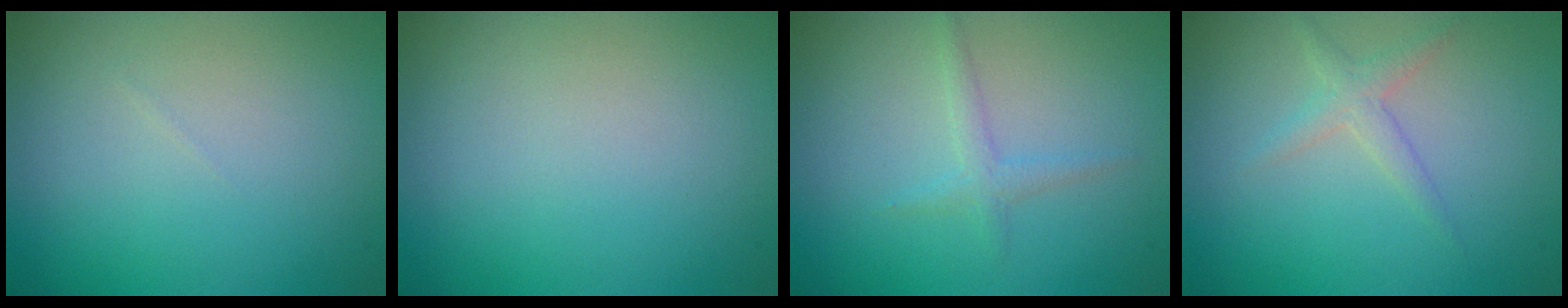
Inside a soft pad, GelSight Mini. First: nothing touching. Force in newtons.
{"total": 0.0}
{"total": 1.3, "press": 1.3, "slide": 0.1}
{"total": 1.5, "press": 1.5, "slide": 0.1}